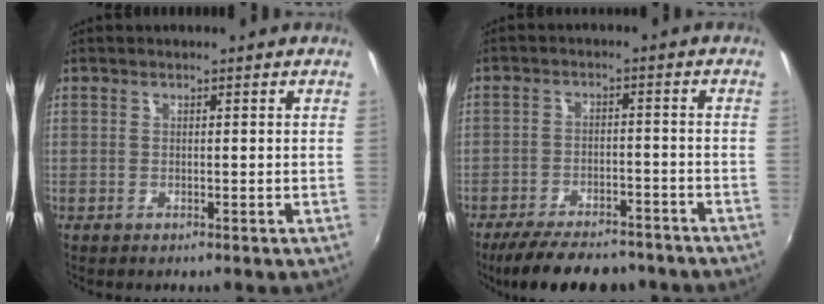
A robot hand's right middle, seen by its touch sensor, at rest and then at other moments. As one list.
[{"total": 15.2, "force": [-12.5, 5.1, 7.0], "torque": [-0.145, -0.013, -0.178]}]